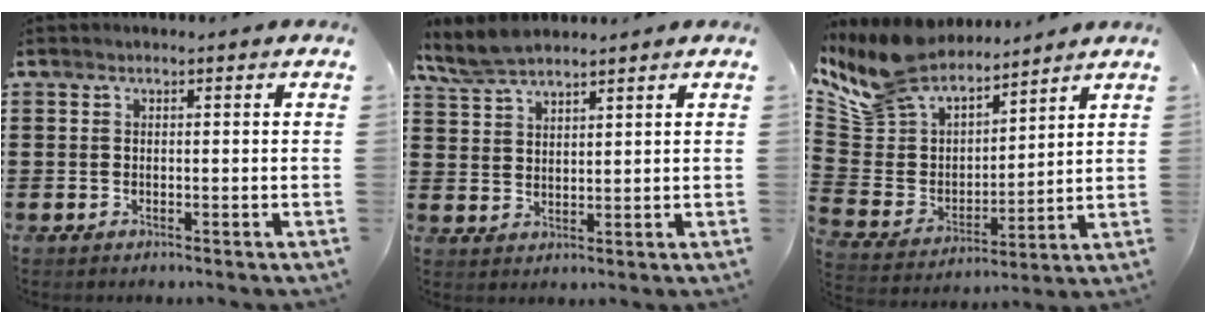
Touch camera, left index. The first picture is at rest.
{"total": 4.9, "force": [4.4, 1.1, 2.0], "torque": [-0.053, -0.003, 0.082]}
{"total": 10.4, "force": [9.6, 3.8, 1.3], "torque": [-0.084, -0.066, 0.178]}